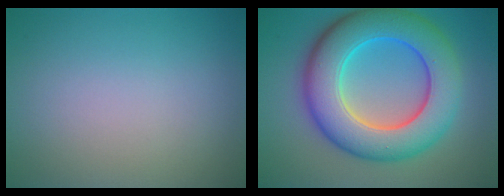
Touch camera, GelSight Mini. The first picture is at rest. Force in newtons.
{"total": 11.1, "press": 11.1, "slide": 0.3}